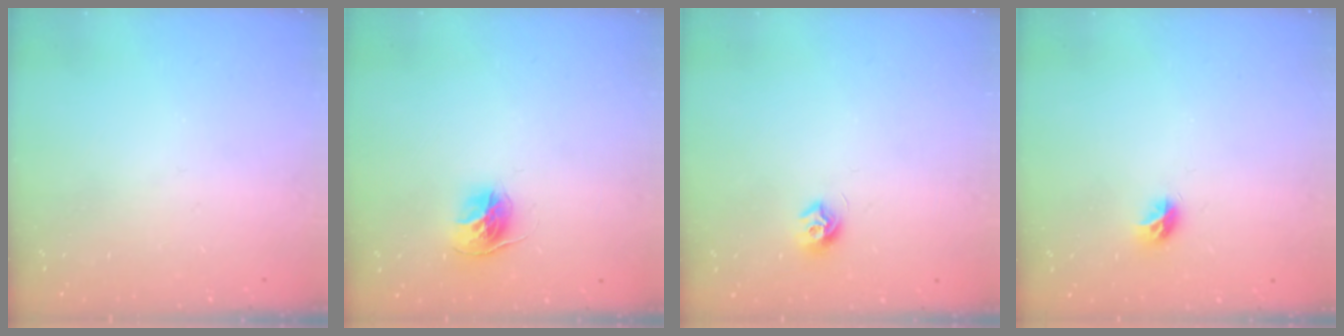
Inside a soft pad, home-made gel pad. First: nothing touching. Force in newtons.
{"total": 11.1, "press": 11.1, "slide": 0.9}
{"total": 6.7, "press": 6.6, "slide": 0.6}
{"total": 5.8, "press": 5.8, "slide": 0.5}